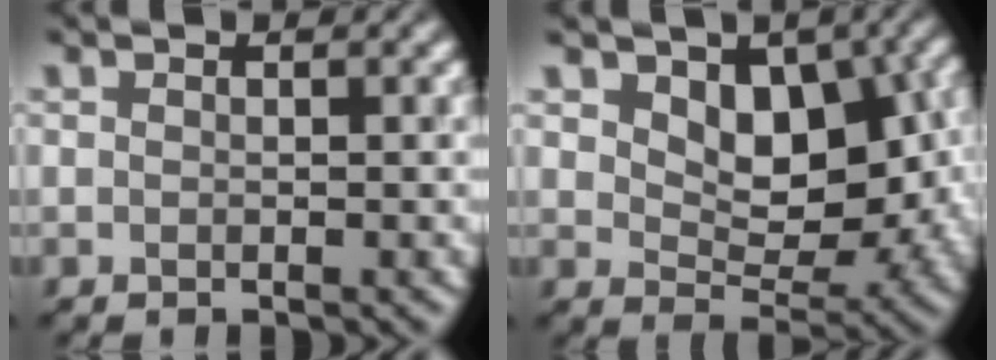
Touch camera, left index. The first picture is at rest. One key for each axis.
{"total": 7.0, "fx": 1.8, "fy": 4.5, "fz": 5.0, "tx": -0.066, "ty": -0.012, "tz": 0.036}